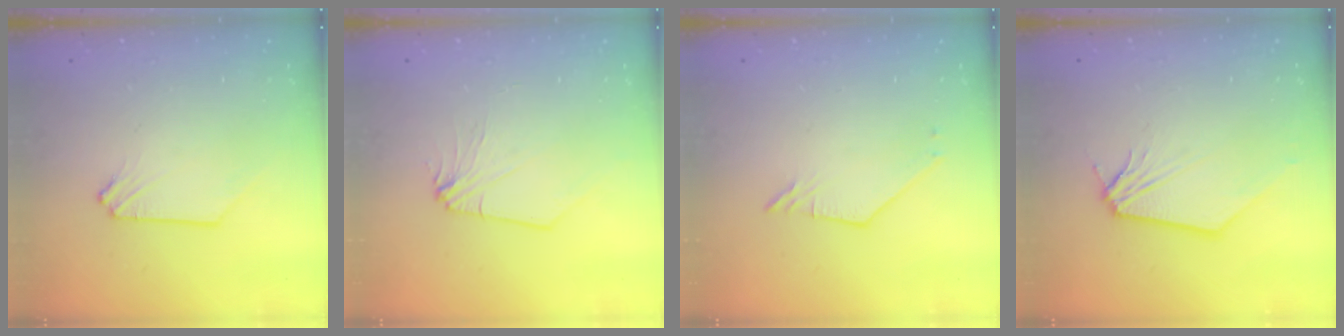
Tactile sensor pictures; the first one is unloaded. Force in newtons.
{"total": 2.1, "press": 2.1, "slide": 0.2}
{"total": 2.1, "press": 2.1, "slide": 0.1}
{"total": 0.7, "press": 0.7, "slide": 0.2}